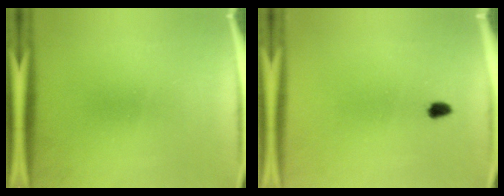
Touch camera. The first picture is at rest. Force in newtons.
{"total": 1.4}